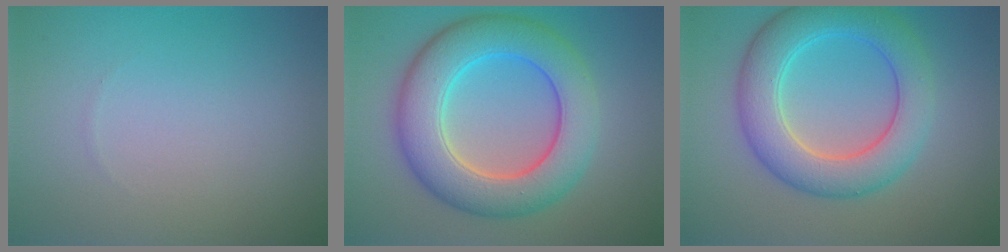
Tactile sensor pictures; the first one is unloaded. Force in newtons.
{"total": 8.7, "press": 8.7, "slide": 0.3}
{"total": 7.0, "press": 6.9, "slide": 0.3}